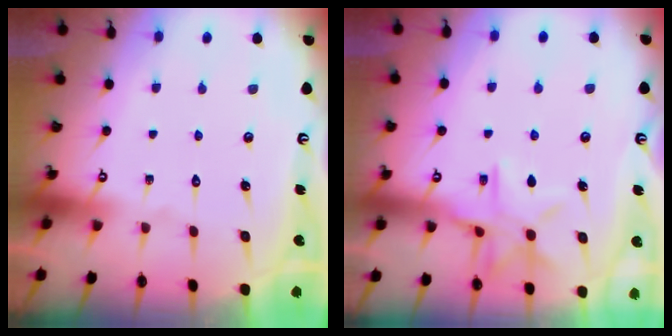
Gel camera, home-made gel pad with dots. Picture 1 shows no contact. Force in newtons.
{"total": 11.2, "press": 11.2, "slide": 0.9}